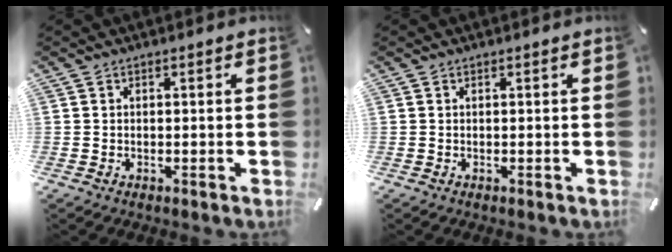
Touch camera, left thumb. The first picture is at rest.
{"total": 0.0}